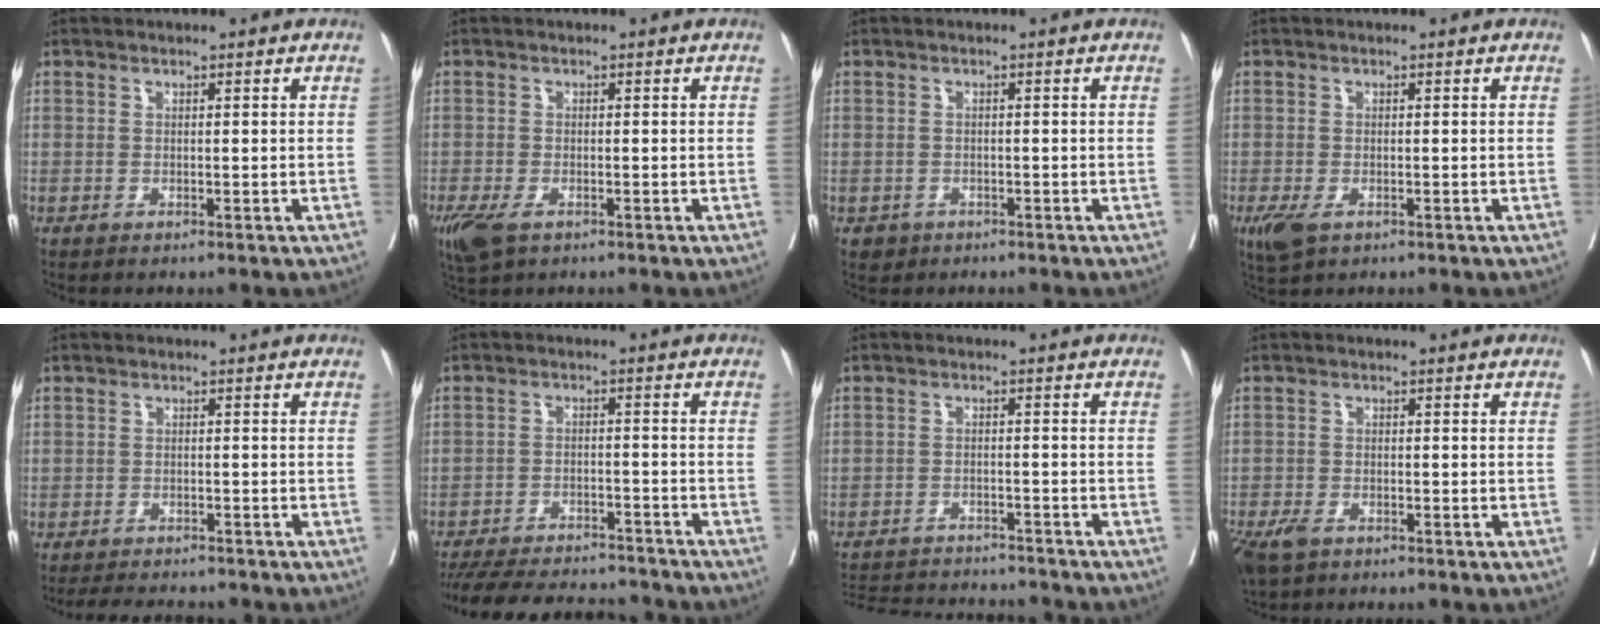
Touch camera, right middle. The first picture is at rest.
{"total": 5.8, "force": [-3.2, 3.0, 3.7], "torque": [-0.082, -0.014, -0.055]}
{"total": 1.7, "force": [-1.0, 1.3, 0.1], "torque": [-0.009, 0.003, -0.013]}
{"total": 3.6, "force": [-1.7, 1.8, 2.6], "torque": [-0.054, -0.008, -0.024]}
{"total": 5.4, "force": [-4.9, 1.7, 1.4], "torque": [-0.021, -0.008, -0.072]}
{"total": 18.2, "force": [-16.6, 4.0, 6.4], "torque": [-0.153, -0.017, -0.236]}
{"total": 13.3, "force": [-12.6, 2.2, 3.5], "torque": [-0.073, 0.001, -0.174]}
{"total": 5.8, "force": [-3.9, 3.0, 3.1], "torque": [-0.062, -0.008, -0.068]}